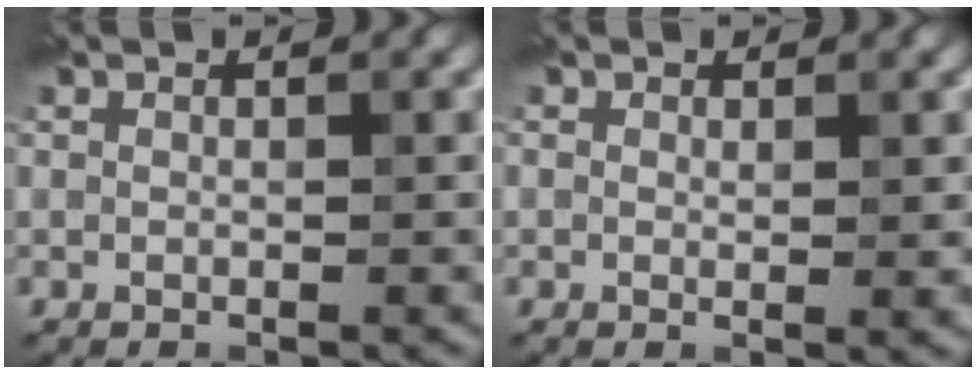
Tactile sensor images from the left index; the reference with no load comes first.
{"total": 1.0, "force": [0.2, 0.4, 0.9], "torque": [-0.012, 0.000, 0.004]}